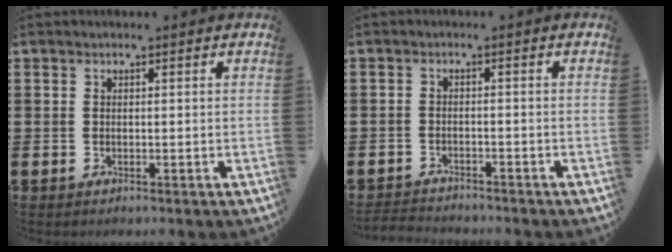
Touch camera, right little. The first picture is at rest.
{"total": 1.8, "force": [-1.8, 0.0, -0.1], "torque": [-0.003, 0.002, -0.040]}